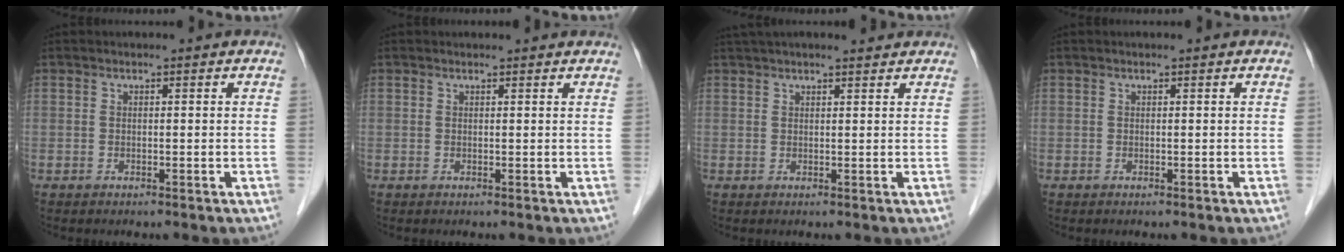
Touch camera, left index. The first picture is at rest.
{"total": 1.8, "force": [1.8, 0.3, 0.2], "torque": [-0.012, 0.006, 0.016]}
{"total": 7.4, "force": [6.5, 0.9, 3.3], "torque": [-0.052, 0.028, 0.091]}
{"total": 0.0}